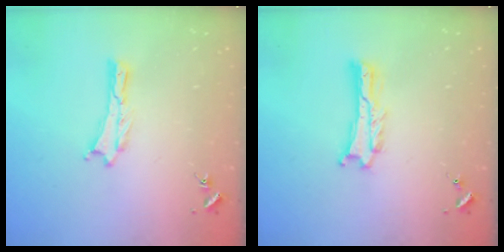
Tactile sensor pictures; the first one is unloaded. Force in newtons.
{"total": 1.0, "press": 1.0, "slide": 0.2}